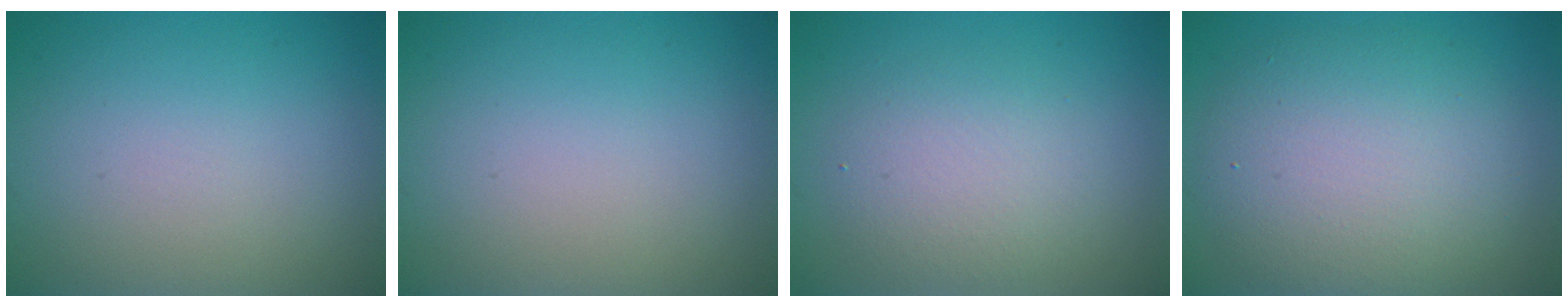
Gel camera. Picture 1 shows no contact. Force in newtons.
{"total": 0.0}
{"total": 3.4, "press": 3.4, "slide": 0.1}
{"total": 7.6, "press": 7.5, "slide": 0.5}